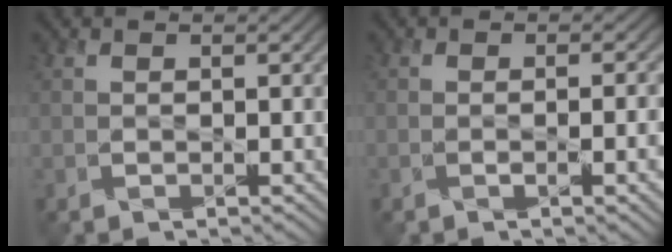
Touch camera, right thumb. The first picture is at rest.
{"total": 3.5, "force": [-0.9, 0.7, 3.3], "torque": [-0.048, 0.003, -0.016]}